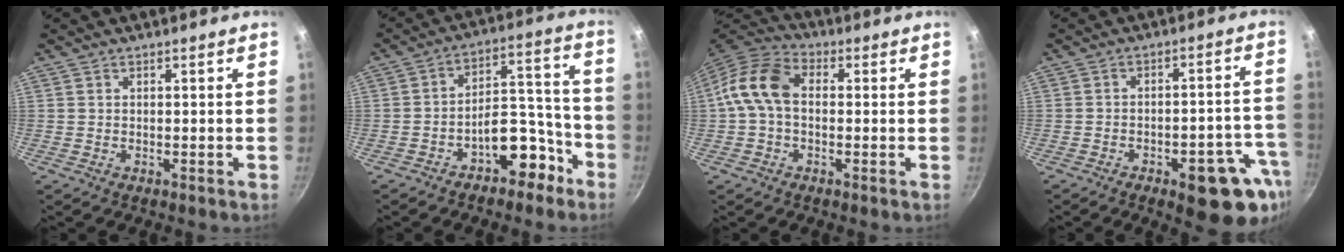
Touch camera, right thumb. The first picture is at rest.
{"total": 11.1, "force": [-6.5, 6.1, 6.7], "torque": [-0.051, 0.094, -0.084]}
{"total": 9.9, "force": [0.2, 6.9, 7.1], "torque": [-0.125, 0.030, -0.017]}
{"total": 14.0, "force": [-6.6, 5.4, 11.1], "torque": [-0.088, 0.039, -0.082]}